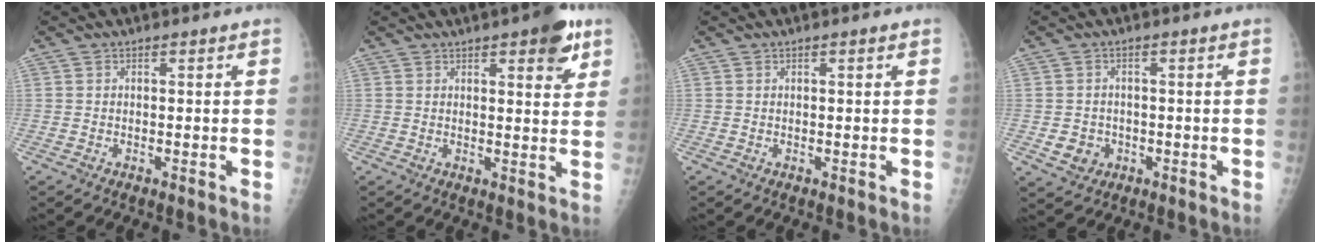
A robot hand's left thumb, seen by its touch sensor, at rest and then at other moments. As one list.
[{"total": 7.3, "force": [4.0, 2.4, 5.6], "torque": [-0.053, -0.015, 0.046]}, {"total": 0.6, "force": [0.3, 0.1, 0.5], "torque": [-0.006, 0.001, 0.005]}, {"total": 4.1, "force": [-0.9, 3.7, 1.4], "torque": [-0.008, 0.004, -0.006]}]